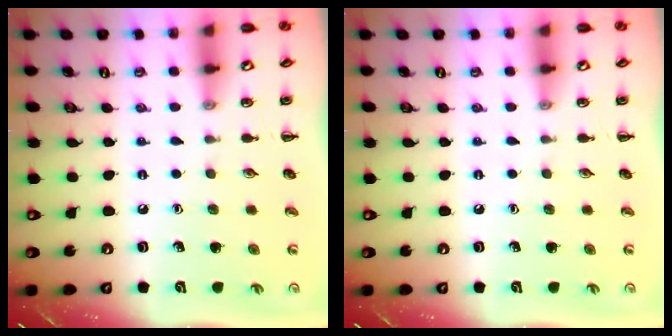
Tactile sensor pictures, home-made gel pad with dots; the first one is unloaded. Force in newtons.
{"total": 0.0}